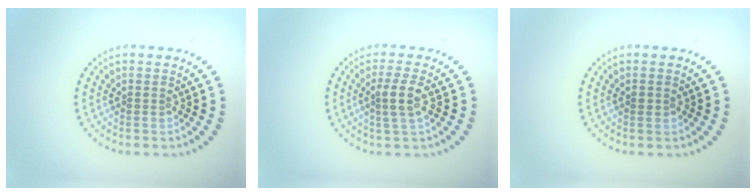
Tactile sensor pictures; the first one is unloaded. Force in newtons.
{"total": 2.4, "press": 2.2, "slide": 1.1}
{"total": 0.8, "press": 0.8, "slide": 0.1}